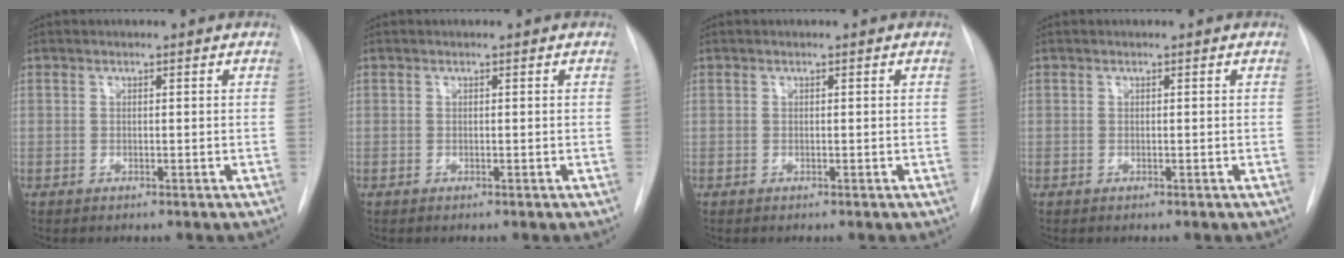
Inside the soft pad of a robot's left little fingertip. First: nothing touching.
{"total": 0.0}
{"total": 0.0}
{"total": 0.0}